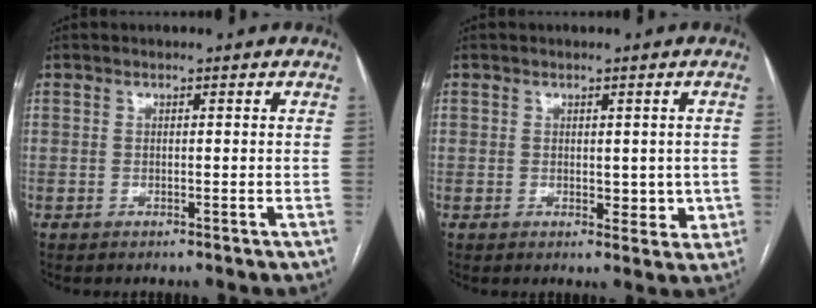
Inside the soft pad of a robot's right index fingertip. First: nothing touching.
{"total": 3.4, "force": [0.0, 2.5, 2.4], "torque": [-0.019, -0.002, 0.005]}